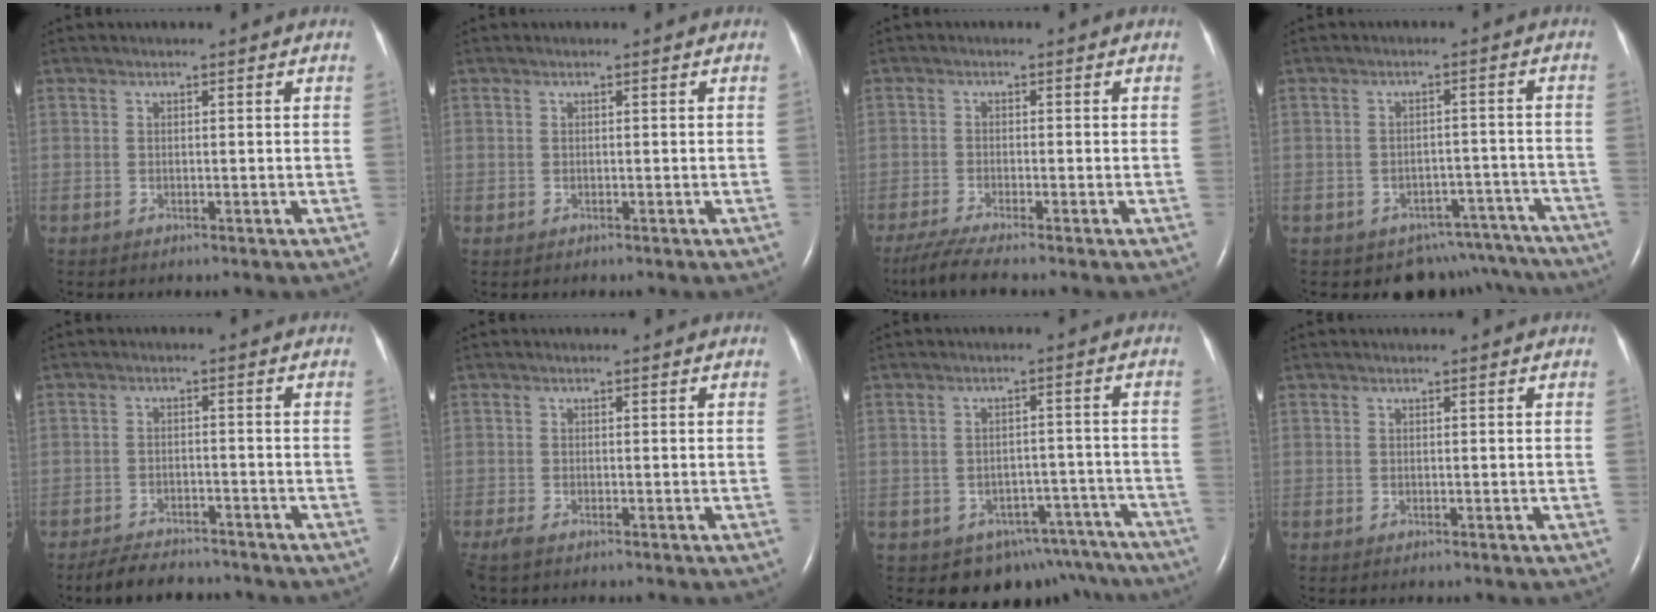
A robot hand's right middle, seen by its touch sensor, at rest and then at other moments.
{"total": 0.0}
{"total": 4.6, "force": [-3.7, -0.3, 2.7], "torque": [-0.059, -0.016, -0.070]}
{"total": 10.6, "force": [-9.1, 5.4, 0.4], "torque": [0.011, 0.035, -0.096]}
{"total": 6.7, "force": [-6.1, 2.0, 1.9], "torque": [-0.036, -0.011, -0.093]}
{"total": 2.3, "force": [-1.7, 0.7, 1.4], "torque": [-0.037, -0.009, -0.031]}
{"total": 11.0, "force": [-8.6, 6.7, 1.8], "torque": [-0.003, 0.032, -0.092]}
{"total": 0.0}